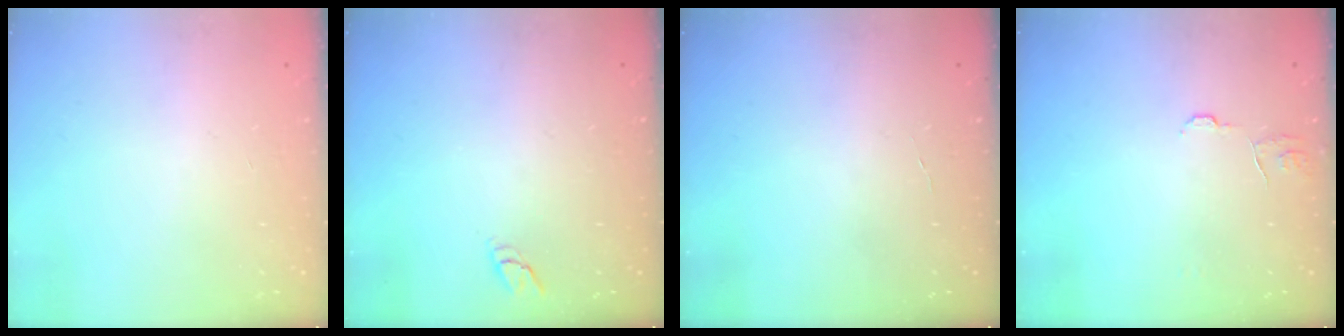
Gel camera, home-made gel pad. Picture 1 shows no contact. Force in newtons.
{"total": 3.6, "press": 3.6, "slide": 0.4}
{"total": 2.1, "press": 2.1, "slide": 0.2}
{"total": 7.0, "press": 6.9, "slide": 0.5}